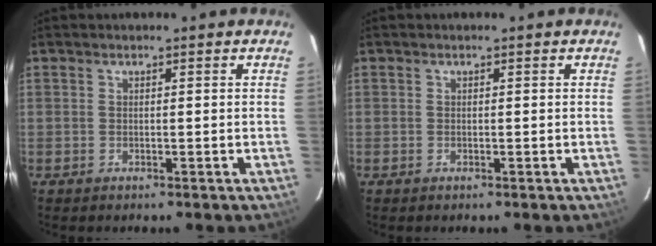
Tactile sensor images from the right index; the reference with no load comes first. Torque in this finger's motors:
{"motor_torque": [0.00, 0.04, 0.01, 0.00]}